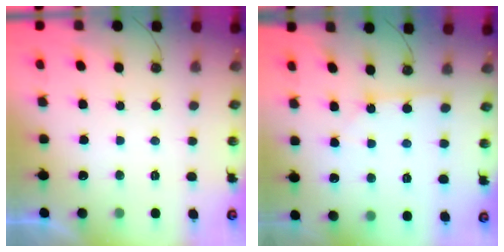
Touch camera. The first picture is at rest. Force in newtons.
{"total": 2.4, "press": 2.4, "slide": 0.2}